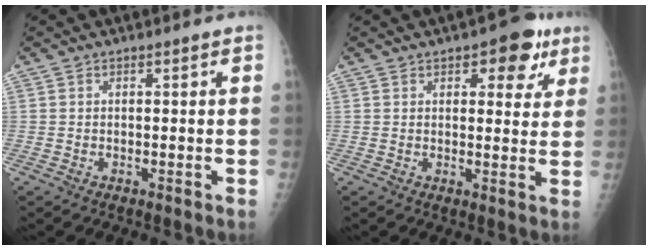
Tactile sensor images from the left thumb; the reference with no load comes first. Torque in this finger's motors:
{"motor_torque": [0.05, 0.25, -0.27, -0.23, 0.09]}